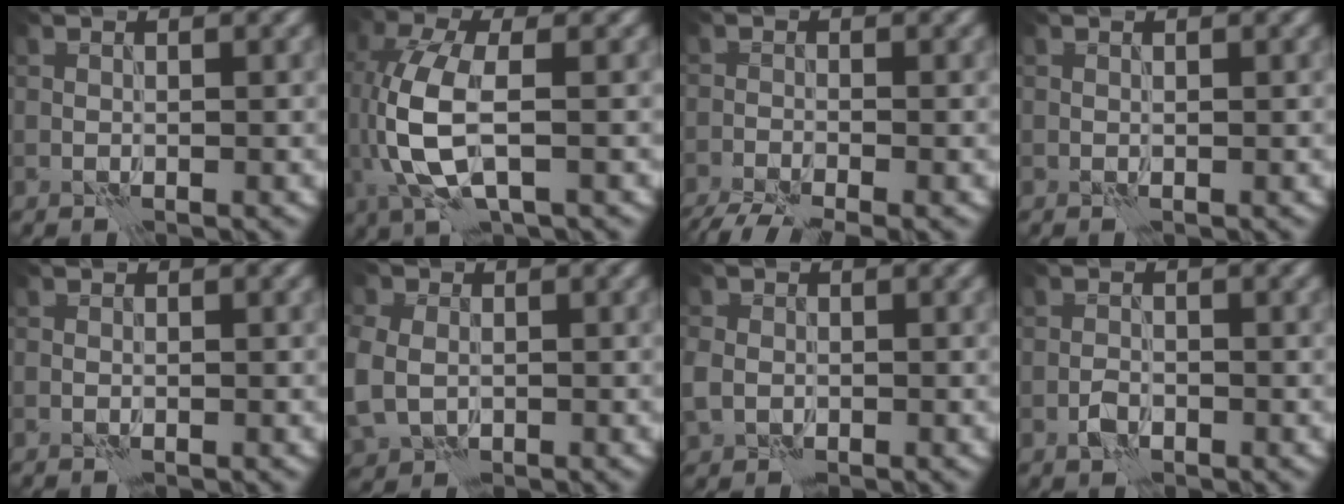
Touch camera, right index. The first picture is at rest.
{"total": 6.8, "force": [0.0, 3.1, 6.1], "torque": [-0.152, 0.001, -0.002]}
{"total": 5.0, "force": [-4.1, 0.7, 2.7], "torque": [-0.053, -0.025, -0.080]}
{"total": 0.0}
{"total": 0.0}
{"total": 7.0, "force": [-0.8, 5.7, 3.8], "torque": [-0.106, -0.007, -0.029]}
{"total": 3.0, "force": [-0.6, 2.6, 1.5], "torque": [-0.041, -0.007, -0.012]}
{"total": 1.4, "force": [-0.8, 0.8, 0.8], "torque": [-0.014, 0.004, -0.019]}